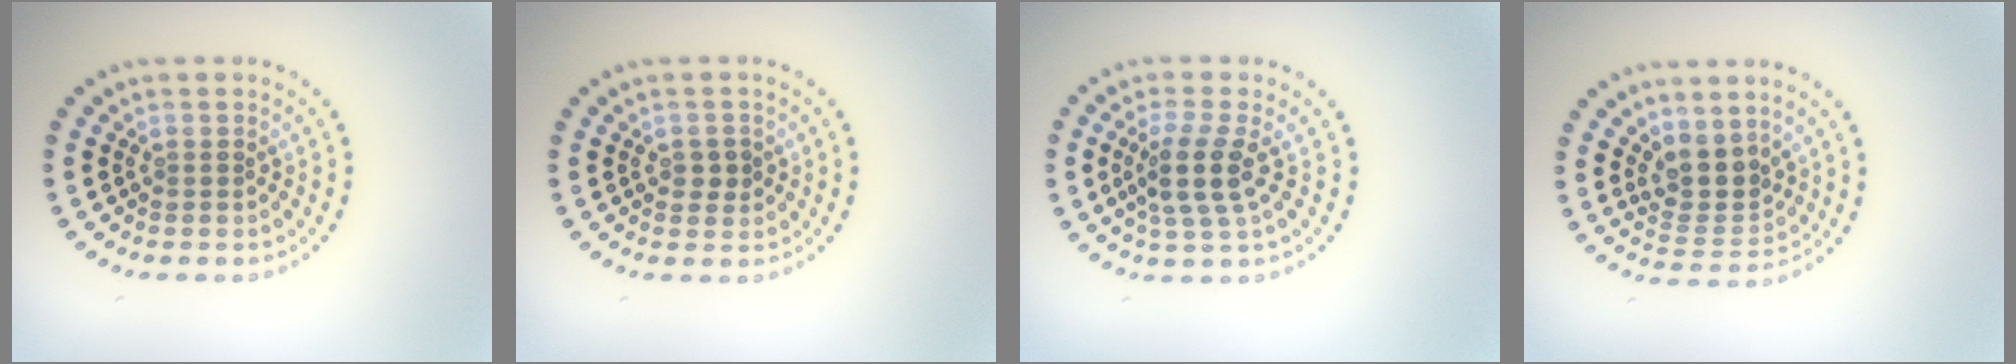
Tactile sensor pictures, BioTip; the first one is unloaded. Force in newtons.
{"total": 1.6, "press": 1.6, "slide": 0.2}
{"total": 3.4, "press": 2.8, "slide": 1.9}
{"total": 3.4, "press": 2.8, "slide": 1.8}